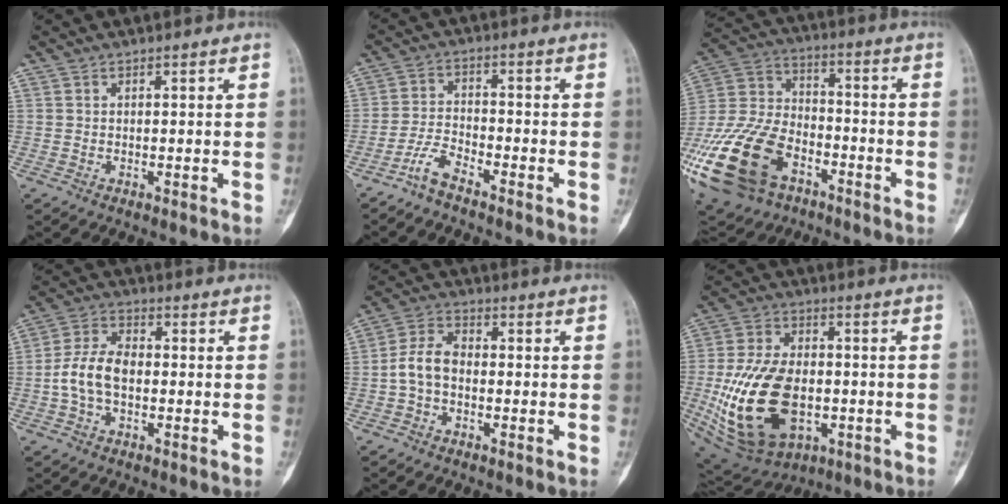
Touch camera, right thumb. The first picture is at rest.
{"total": 4.3, "force": [-3.6, 0.8, 2.1], "torque": [-0.048, 0.020, -0.078]}
{"total": 27.7, "force": [-12.6, 17.7, 17.2], "torque": [-0.427, 0.035, -0.221]}
{"total": 8.4, "force": [-1.2, 5.1, 6.6], "torque": [-0.134, 0.026, -0.029]}
{"total": 6.4, "force": [-1.2, 4.2, 4.6], "torque": [-0.087, 0.023, -0.034]}
{"total": 23.2, "force": [-4.5, 14.6, 17.4], "torque": [-0.327, 0.003, -0.053]}